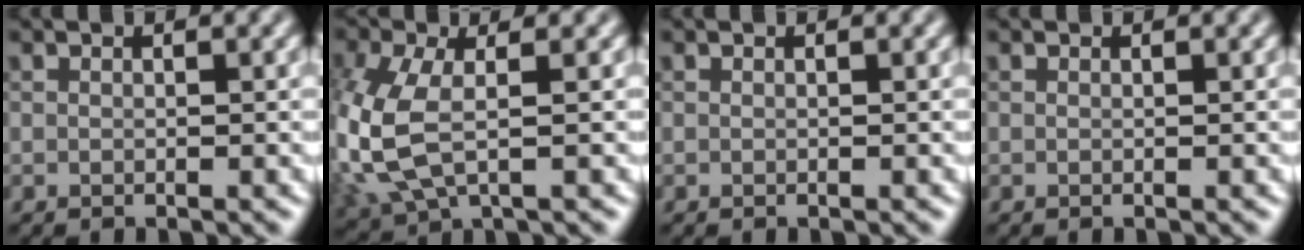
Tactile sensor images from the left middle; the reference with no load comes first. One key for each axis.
{"total": 5.7, "fx": -0.2, "fy": 3.0, "fz": 4.9, "tx": -0.136, "ty": -0.007, "tz": -0.003}
{"total": 0.0}
{"total": 0.0}